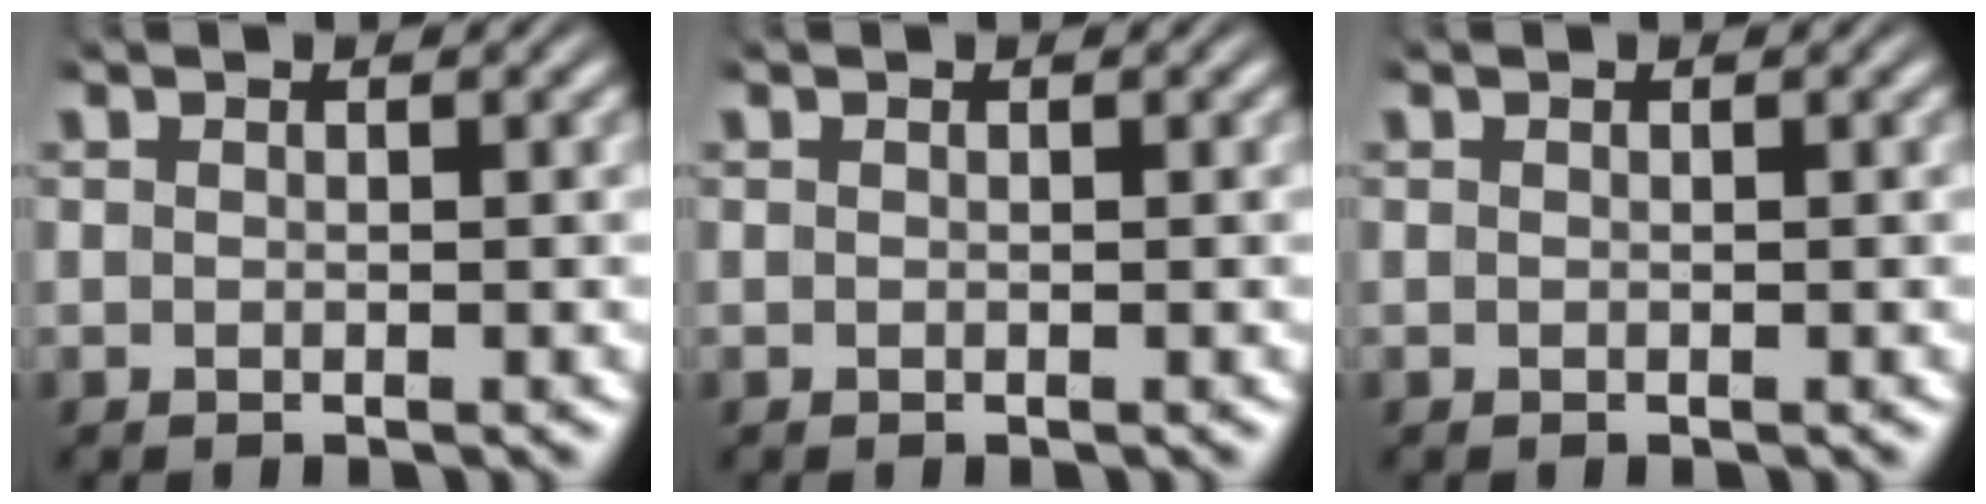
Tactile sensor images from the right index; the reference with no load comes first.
{"total": 0.0}
{"total": 0.0}